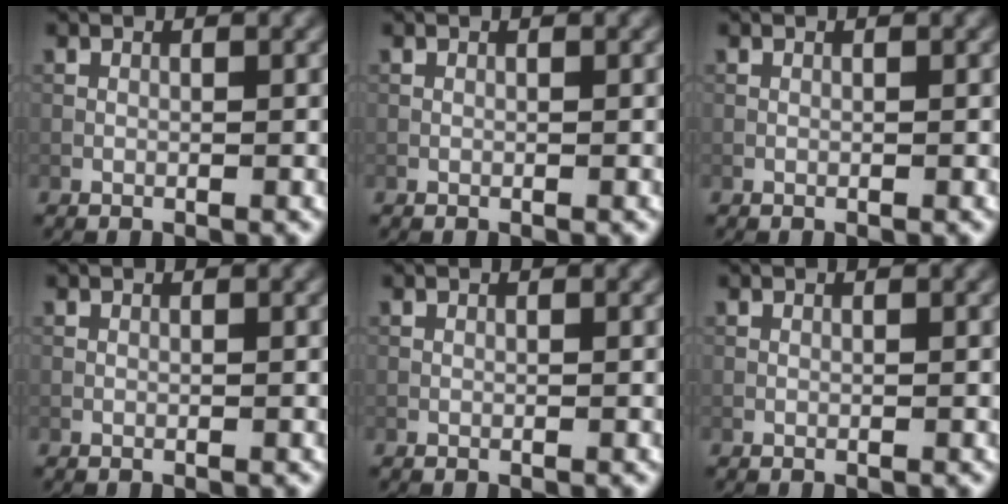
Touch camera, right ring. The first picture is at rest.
{"total": 0.0}
{"total": 0.0}
{"total": 0.0}
{"total": 0.0}
{"total": 0.0}